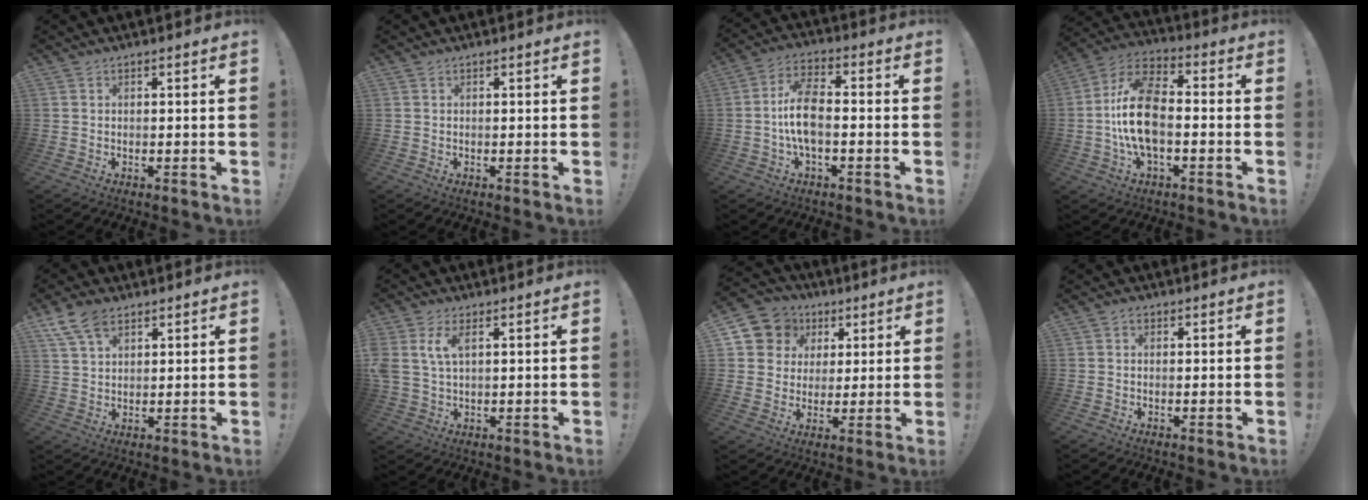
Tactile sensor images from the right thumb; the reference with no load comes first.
{"total": 0.0}
{"total": 10.6, "force": [-2.2, 4.8, 9.2], "torque": [-0.183, 0.010, -0.040]}
{"total": 16.1, "force": [-2.6, 8.6, 13.4], "torque": [-0.253, 0.016, -0.046]}
{"total": 8.5, "force": [5.2, 4.7, 4.7], "torque": [-0.083, -0.013, 0.102]}
{"total": 6.2, "force": [2.5, 3.1, 4.8], "torque": [-0.103, -0.004, 0.045]}
{"total": 9.9, "force": [3.4, 9.0, 2.4], "torque": [-0.032, -0.016, 0.070]}
{"total": 0.8, "force": [0.1, 0.6, 0.4], "torque": [-0.009, 0.004, 0.002]}